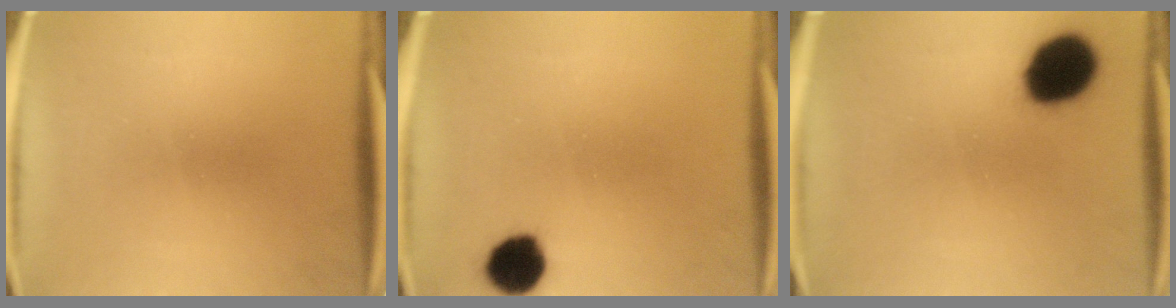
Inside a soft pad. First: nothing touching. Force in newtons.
{"total": 7.3}
{"total": 14.4}